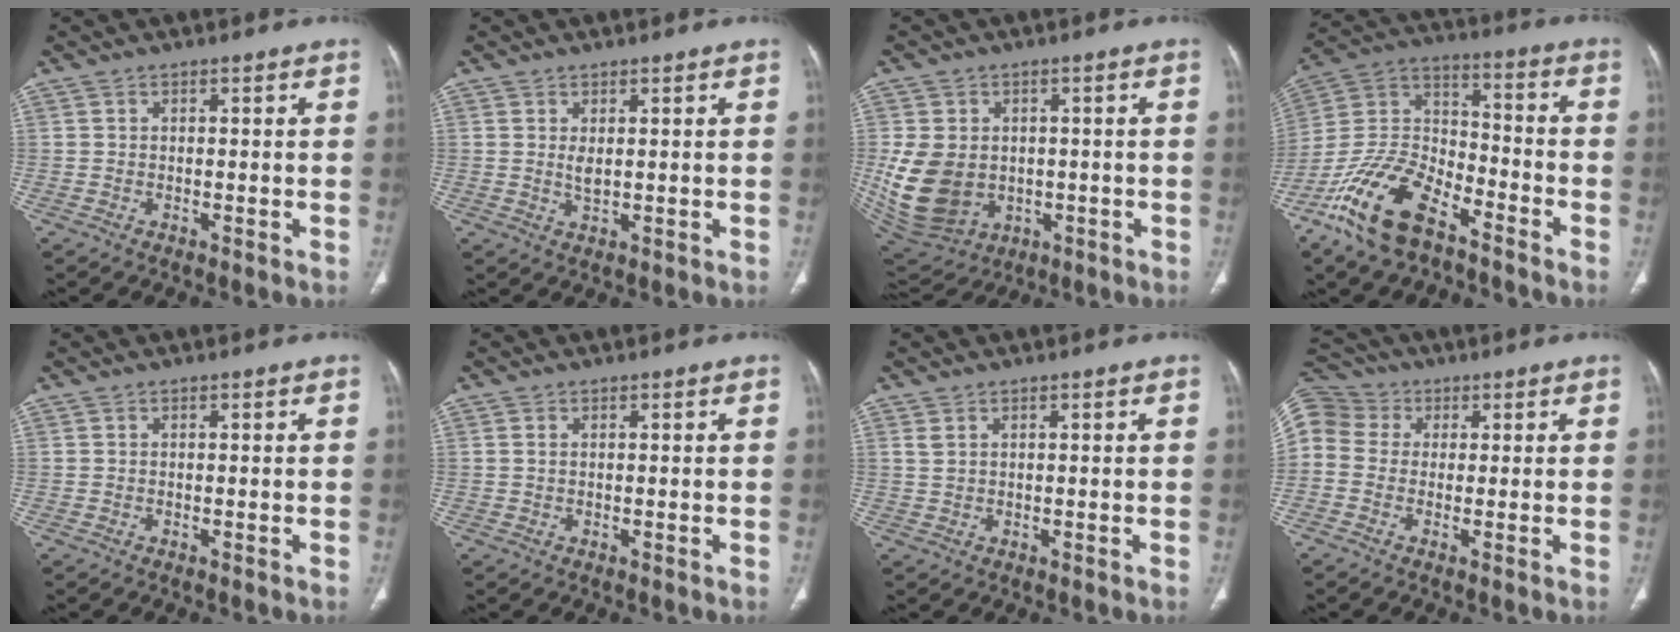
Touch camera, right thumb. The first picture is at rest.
{"total": 2.9, "force": [0.8, 1.3, 2.5], "torque": [-0.039, -0.012, 0.020]}
{"total": 15.4, "force": [-1.3, 12.4, 9.0], "torque": [-0.177, -0.003, 0.010]}
{"total": 18.0, "force": [-11.7, 8.3, 10.9], "torque": [-0.211, 0.063, -0.222]}
{"total": 0.0}
{"total": 0.6, "force": [0.1, 0.4, 0.4], "torque": [-0.008, 0.000, 0.002]}
{"total": 1.2, "force": [0.7, 0.8, 0.7], "torque": [-0.015, 0.003, 0.019]}
{"total": 11.2, "force": [1.3, 9.9, 5.2], "torque": [-0.124, 0.033, 0.014]}